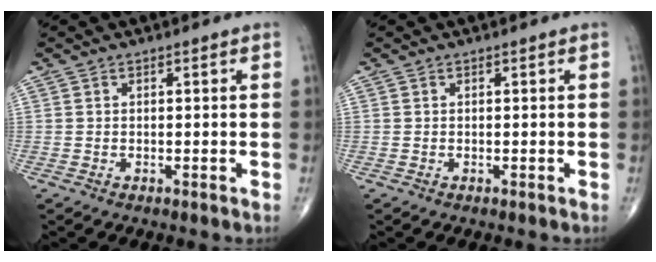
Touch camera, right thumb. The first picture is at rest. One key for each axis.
{"total": 0.0}